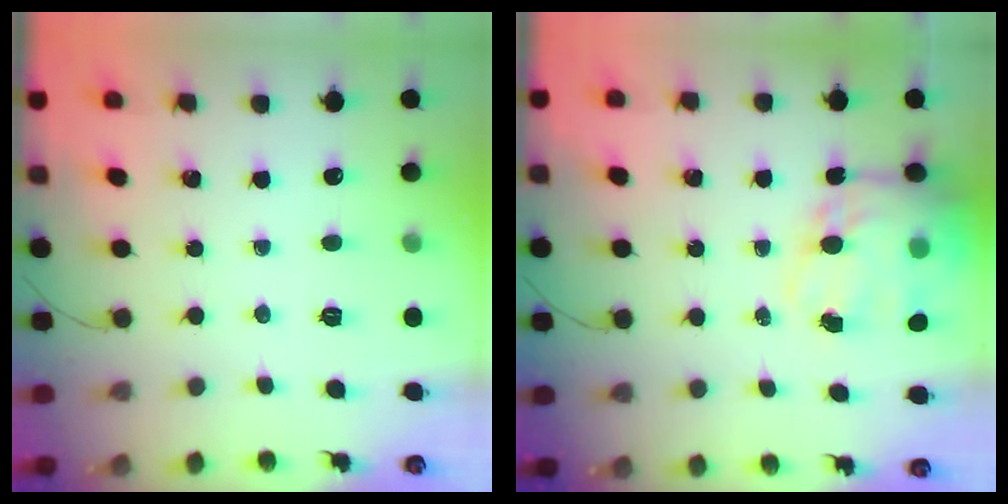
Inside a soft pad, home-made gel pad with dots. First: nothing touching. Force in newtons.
{"total": 18.0, "press": 17.4, "slide": 4.6}